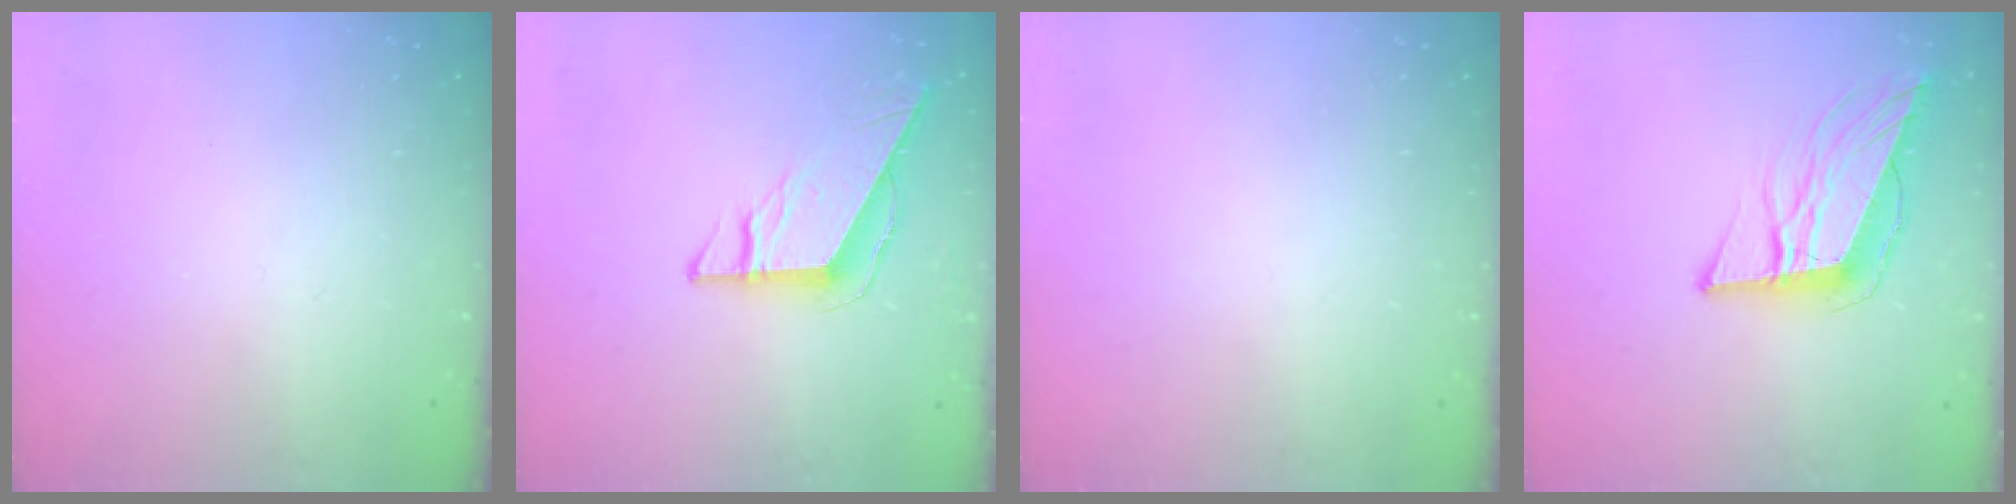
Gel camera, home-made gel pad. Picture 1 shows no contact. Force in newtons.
{"total": 8.1, "press": 8.1, "slide": 0.6}
{"total": 0.0}
{"total": 11.7, "press": 11.2, "slide": 3.6}